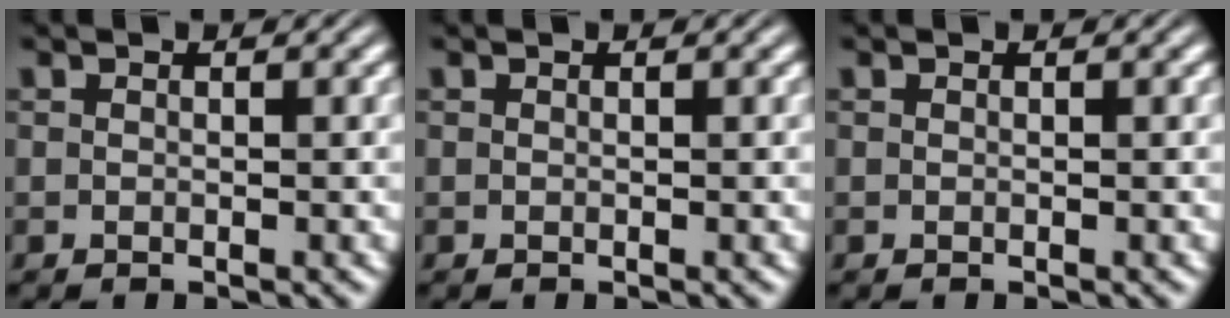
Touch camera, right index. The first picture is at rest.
{"total": 0.0}
{"total": 0.0}